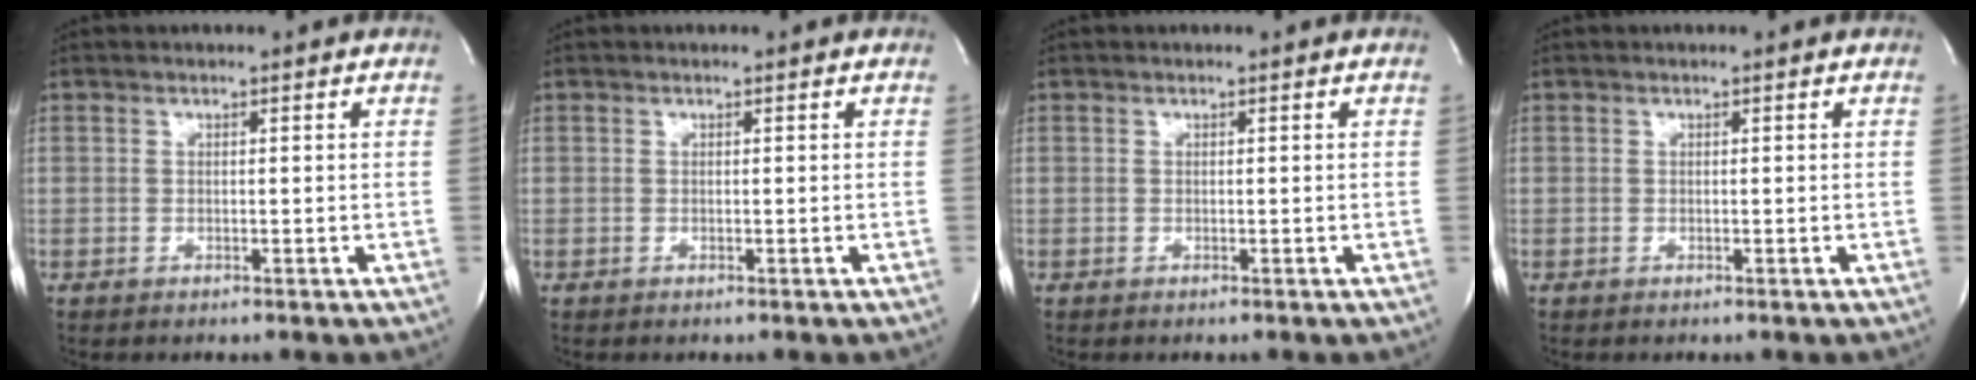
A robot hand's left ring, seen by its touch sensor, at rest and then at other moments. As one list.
[{"total": 0.0}, {"total": 0.0}, {"total": 0.0}]